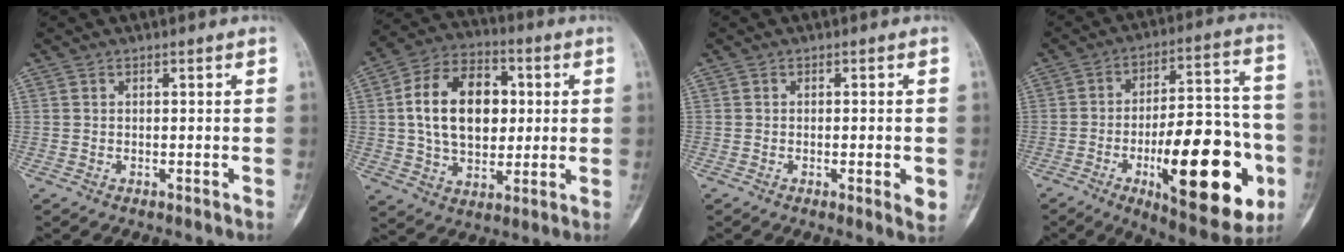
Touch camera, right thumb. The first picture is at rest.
{"total": 17.5, "force": [2.3, 11.8, 12.7], "torque": [-0.182, 0.012, 0.037]}
{"total": 3.7, "force": [-0.7, 0.9, 3.5], "torque": [-0.051, -0.008, -0.010]}
{"total": 27.0, "force": [-8.7, 10.2, 23.4], "torque": [-0.306, 0.025, -0.114]}